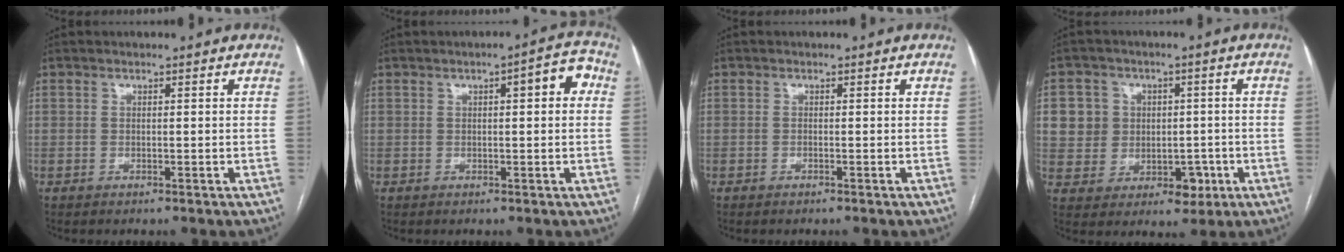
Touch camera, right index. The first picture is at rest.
{"total": 5.3, "force": [1.3, 1.2, 5.0], "torque": [-0.063, 0.024, 0.012]}
{"total": 0.0}
{"total": 9.1, "force": [0.9, 8.8, 2.2], "torque": [-0.038, 0.032, 0.032]}